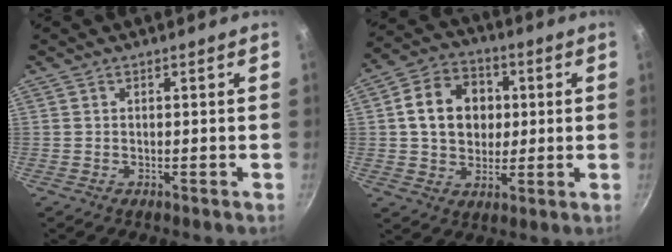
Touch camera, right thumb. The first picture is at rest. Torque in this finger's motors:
{"motor_torque": [0.58, 2.54, 1.06, -0.06, 0.30]}